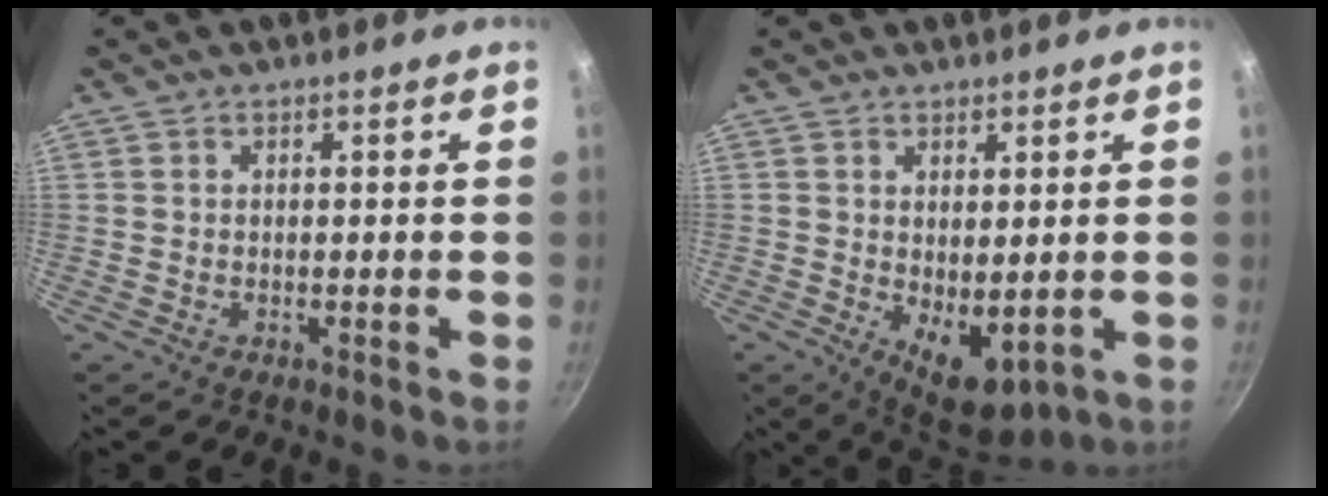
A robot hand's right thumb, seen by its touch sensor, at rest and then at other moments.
{"total": 7.7, "force": [-0.1, 4.0, 6.6], "torque": [-0.077, -0.020, 0.014]}